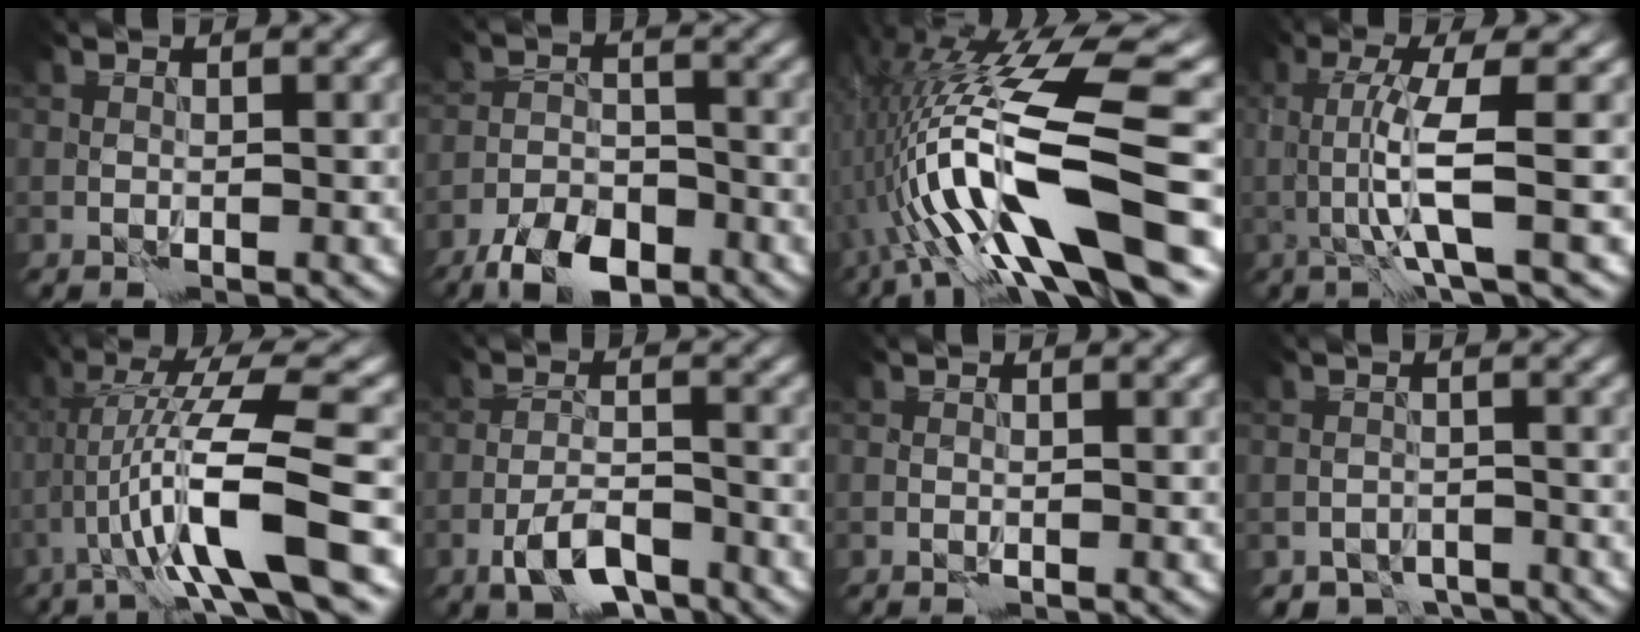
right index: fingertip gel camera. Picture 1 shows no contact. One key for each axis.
{"total": 6.1, "fx": -4.5, "fy": 2.5, "fz": 3.4, "tx": -0.054, "ty": -0.006, "tz": -0.085}
{"total": 14.8, "fx": -3.2, "fy": 3.1, "fz": 14.2, "tx": -0.263, "ty": 0.012, "tz": -0.045}
{"total": 4.6, "fx": -0.2, "fy": 0.2, "fz": 4.6, "tx": -0.088, "ty": 0.001, "tz": -0.004}
{"total": 9.4, "fx": -2.3, "fy": 1.0, "fz": 9.1, "tx": -0.153, "ty": 0.020, "tz": -0.037}
{"total": 4.7, "fx": -2.9, "fy": 1.8, "fz": 3.2, "tx": -0.055, "ty": -0.002, "tz": -0.055}
{"total": 0.0}
{"total": 2.9, "fx": -2.4, "fy": 1.4, "fz": 0.4, "tx": 0.007, "ty": -0.007, "tz": -0.041}